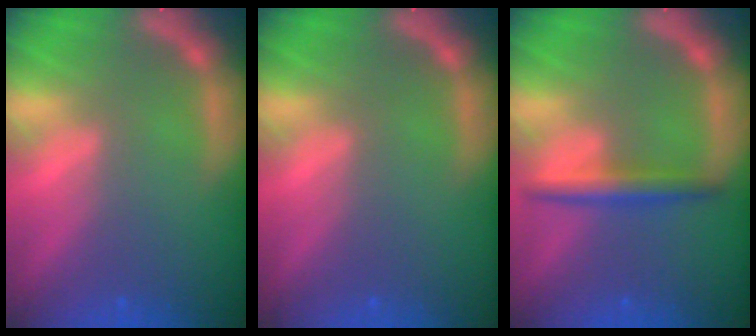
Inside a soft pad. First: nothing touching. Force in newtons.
{"total": 0.0}
{"total": 3.0}